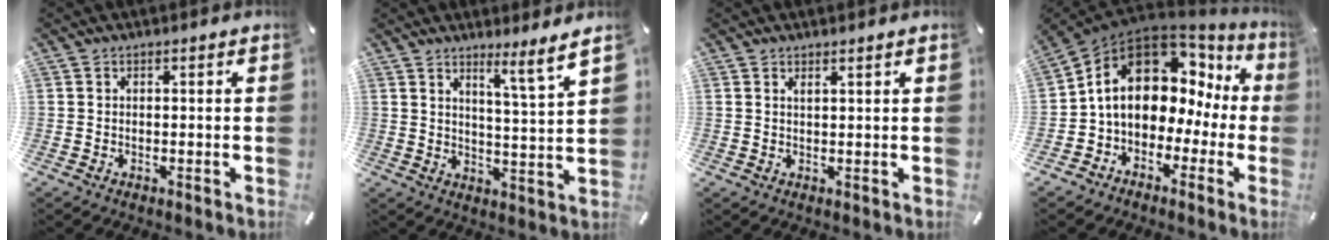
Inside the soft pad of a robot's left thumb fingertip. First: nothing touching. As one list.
[{"total": 7.3, "force": [5.9, -0.8, 4.3], "torque": [-0.067, -0.049, 0.094]}, {"total": 1.3, "force": [1.1, 0.0, 0.7], "torque": [-0.014, -0.003, 0.020]}, {"total": 13.0, "force": [3.2, 10.0, 7.8], "torque": [-0.134, -0.021, 0.057]}]